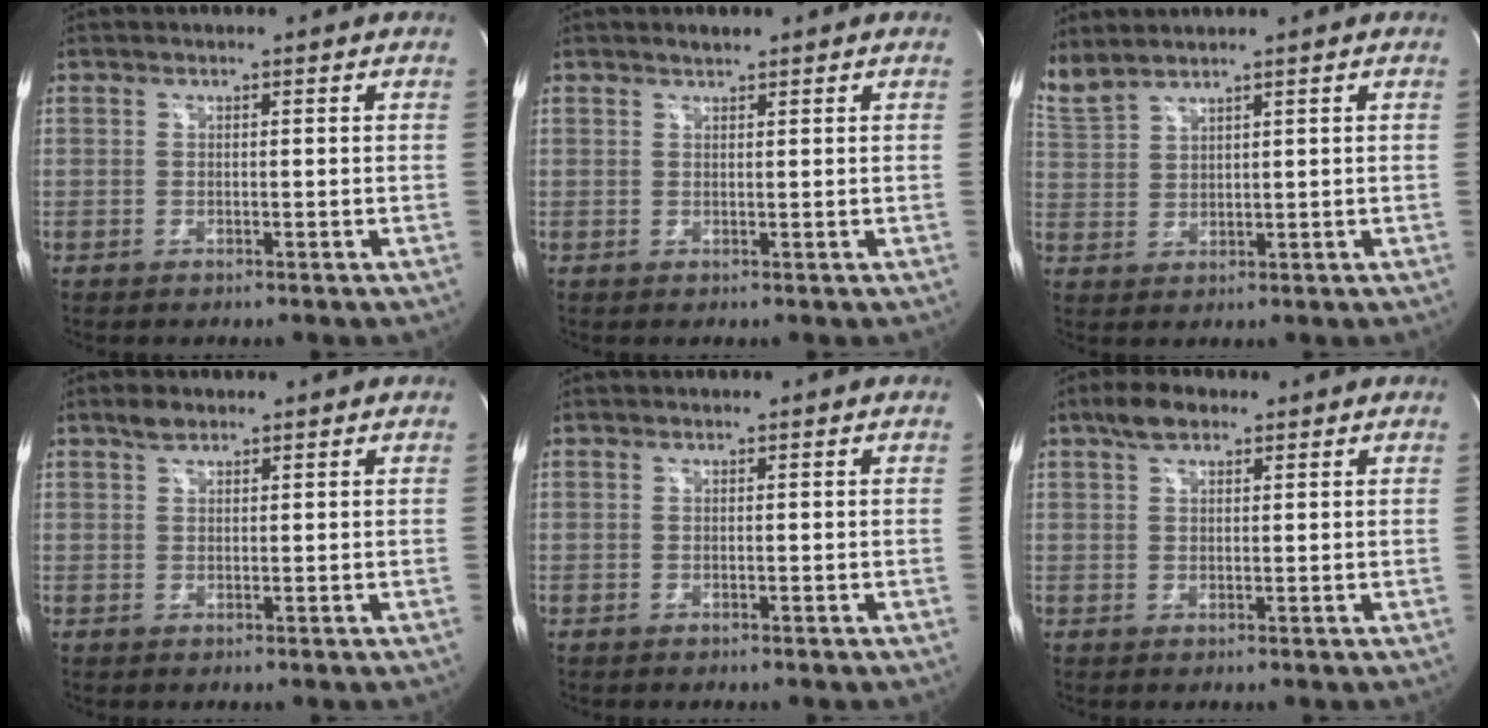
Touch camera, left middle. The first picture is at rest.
{"total": 1.1, "force": [1.0, 0.2, 0.4], "torque": [-0.014, 0.004, 0.020]}
{"total": 5.2, "force": [5.0, 0.3, 1.4], "torque": [-0.053, 0.013, 0.119]}
{"total": 1.9, "force": [1.5, 0.9, 0.8], "torque": [-0.021, 0.005, 0.028]}
{"total": 0.0}
{"total": 3.8, "force": [2.6, 1.7, 2.3], "torque": [-0.049, 0.013, 0.048]}